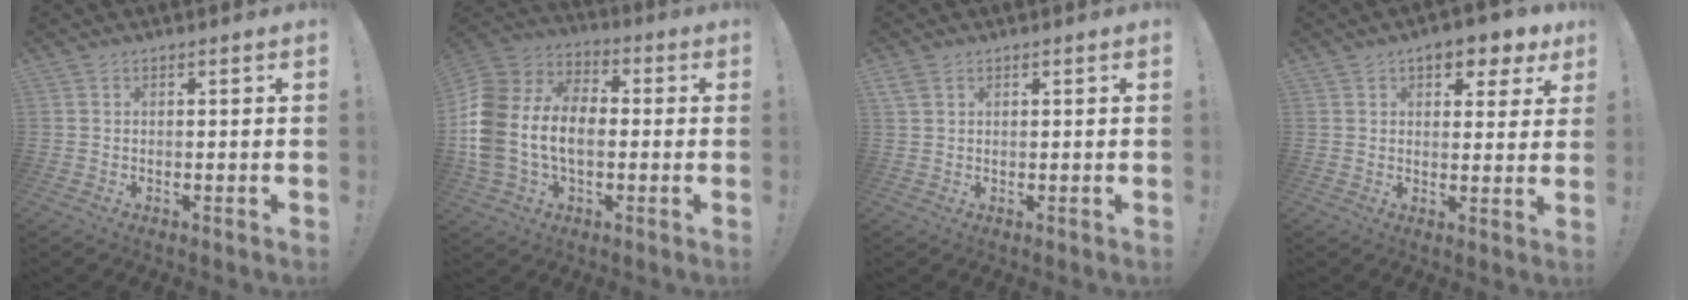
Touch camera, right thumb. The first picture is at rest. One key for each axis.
{"total": 18.3, "fx": -1.5, "fy": 12.5, "fz": 13.3, "tx": -0.274, "ty": 0.020, "tz": -0.021}
{"total": 2.3, "fx": 1.4, "fy": 1.4, "fz": 1.3, "tx": -0.019, "ty": -0.001, "tz": 0.026}
{"total": 7.3, "fx": 4.4, "fy": 4.0, "fz": 4.4, "tx": -0.054, "ty": -0.017, "tz": 0.076}